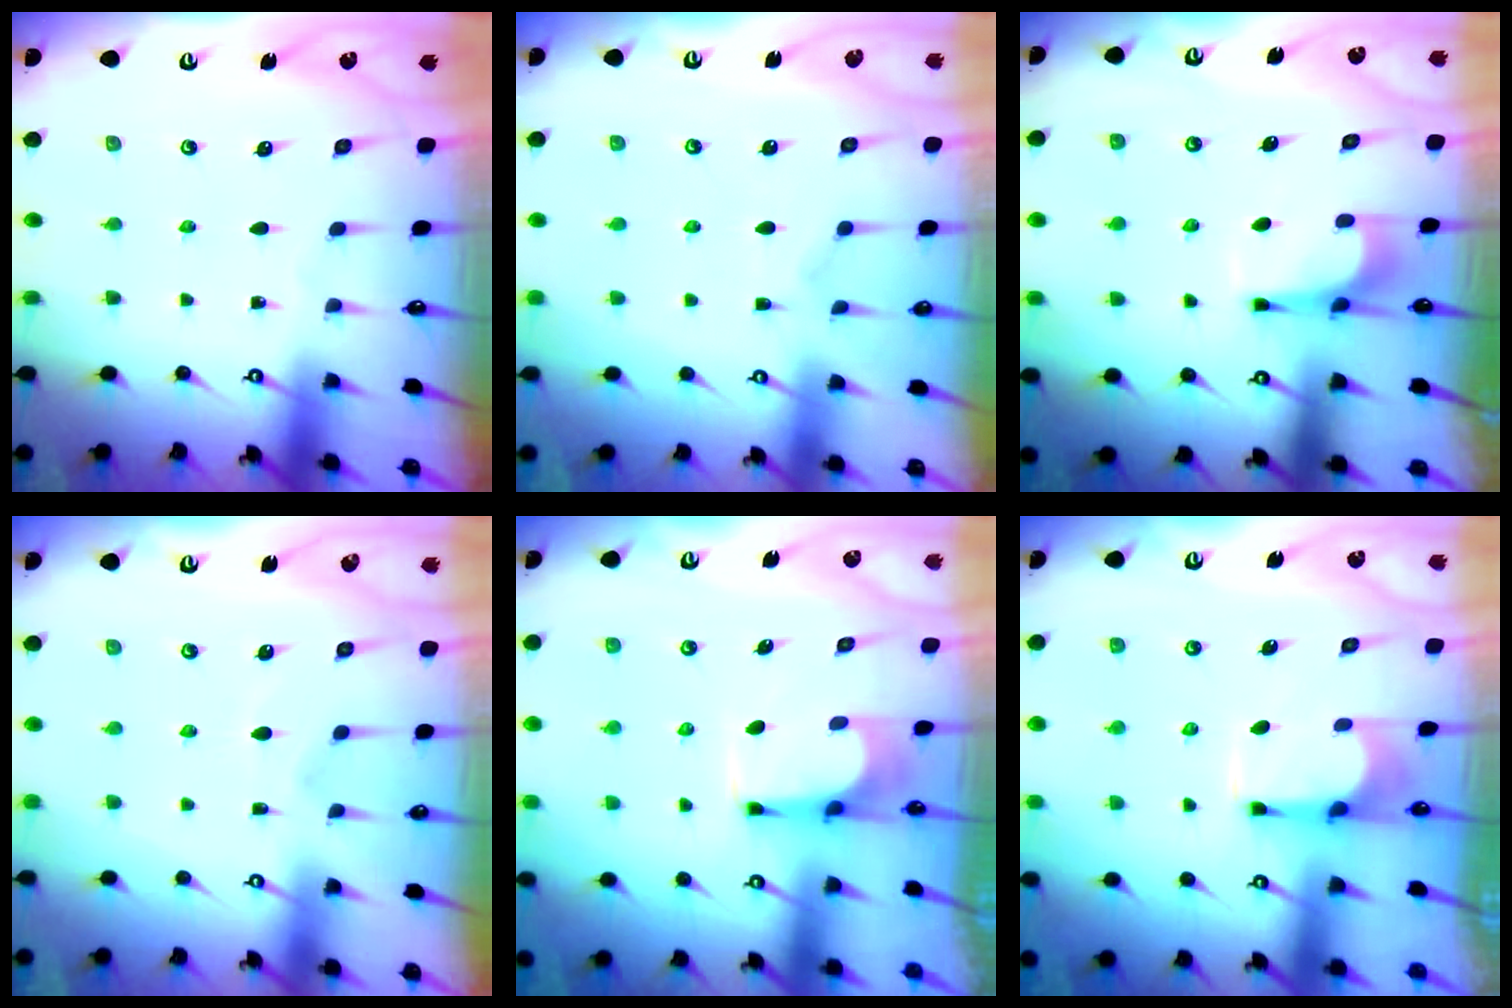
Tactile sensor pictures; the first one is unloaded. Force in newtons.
{"total": 1.7, "press": 1.2, "slide": 1.1}
{"total": 5.4, "press": 5.4, "slide": 0.7}
{"total": 5.1, "press": 5.0, "slide": 1.2}
{"total": 4.0, "press": 3.9, "slide": 0.3}
{"total": 2.8, "press": 2.8, "slide": 0.5}